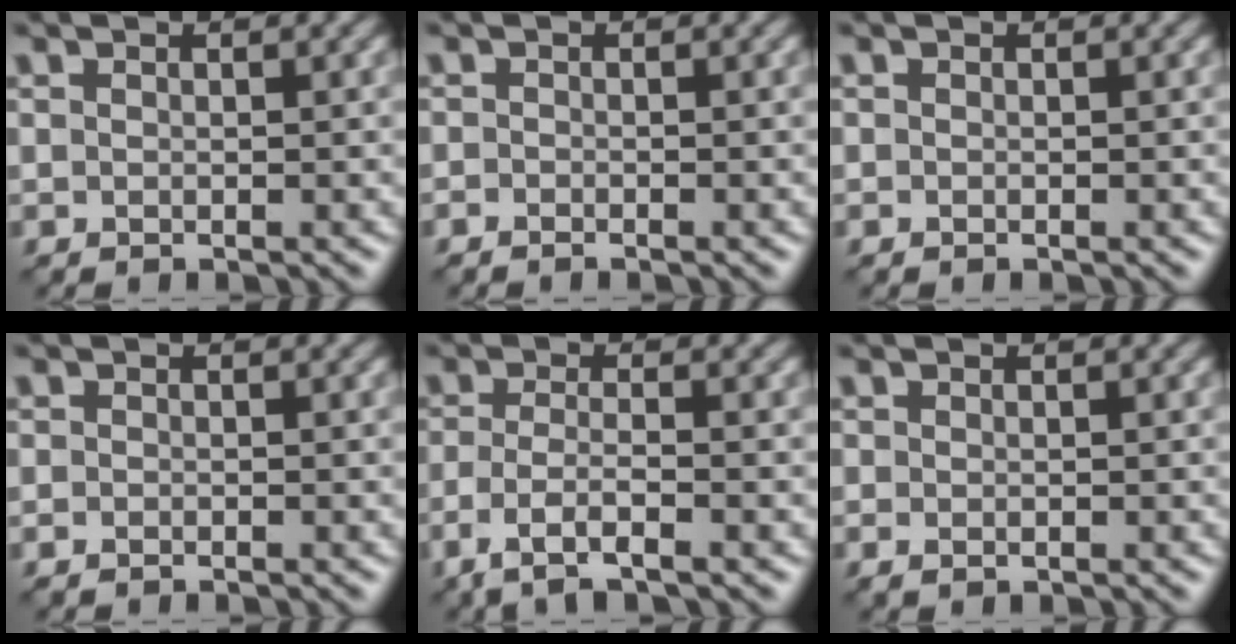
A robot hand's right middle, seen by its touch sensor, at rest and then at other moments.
{"total": 0.6, "force": [-0.5, 0.1, 0.2], "torque": [-0.001, -0.004, -0.010]}
{"total": 0.0}
{"total": 0.6, "force": [-0.4, 0.4, 0.3], "torque": [-0.003, -0.003, -0.008]}
{"total": 3.7, "force": [-2.1, 0.8, 2.9], "torque": [-0.062, -0.007, -0.048]}
{"total": 0.9, "force": [-0.3, 0.6, 0.6], "torque": [-0.015, -0.004, -0.005]}